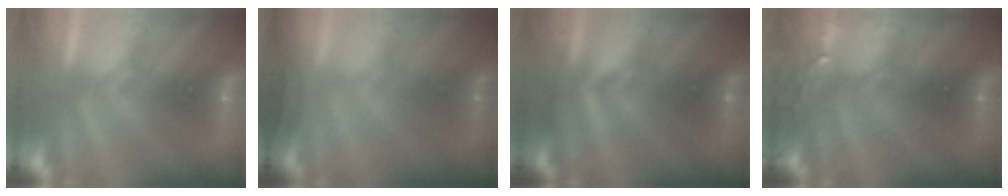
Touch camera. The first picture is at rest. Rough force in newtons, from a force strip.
{"total": 1.5}
{"total": 3.5}
{"total": 3.3}